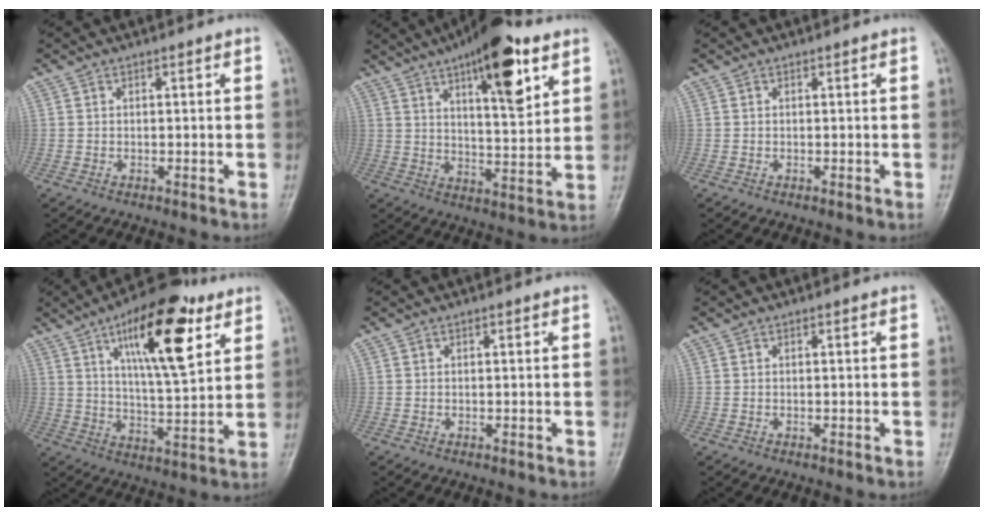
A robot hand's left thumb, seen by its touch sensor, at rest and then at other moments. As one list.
[{"total": 16.9, "force": [8.9, 5.4, 13.3], "torque": [-0.173, -0.035, 0.135]}, {"total": 0.0}, {"total": 18.4, "force": [8.6, 6.1, 15.1], "torque": [-0.210, -0.032, 0.138]}, {"total": 0.0}, {"total": 0.0}]